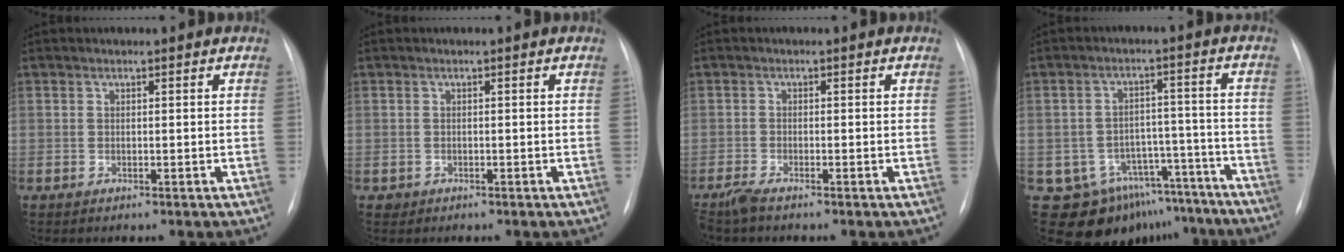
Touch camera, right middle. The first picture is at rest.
{"total": 0.8, "force": [-0.4, 0.7, 0.0], "torque": [-0.002, 0.003, -0.007]}
{"total": 2.2, "force": [-1.9, 0.1, 1.2], "torque": [-0.036, -0.008, -0.039]}
{"total": 13.4, "force": [-10.1, 8.6, 2.0], "torque": [-0.017, 0.057, -0.123]}